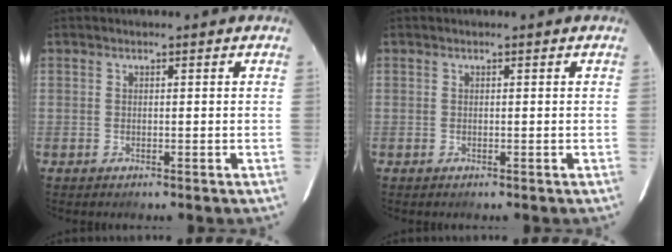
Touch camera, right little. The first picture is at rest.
{"total": 0.0}